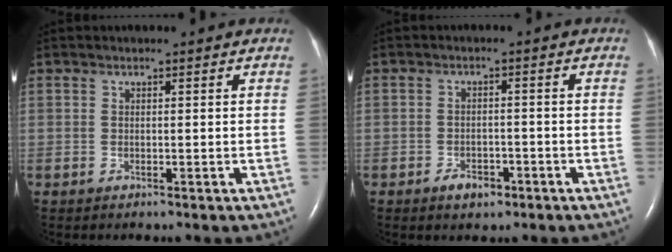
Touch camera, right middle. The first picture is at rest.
{"total": 3.3, "force": [-2.1, 1.8, 1.8], "torque": [-0.030, 0.003, -0.027]}